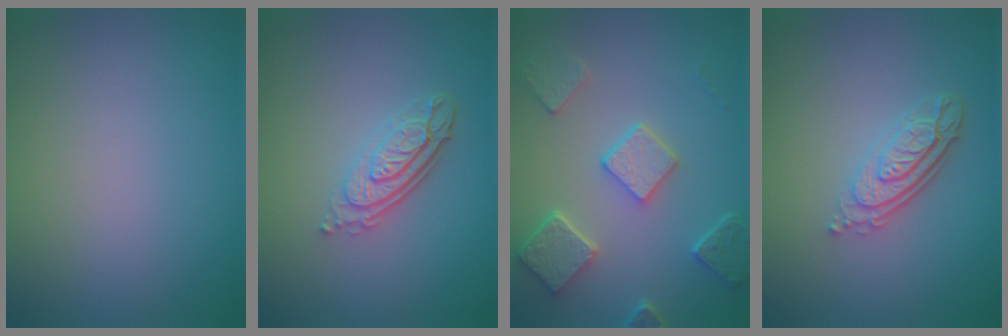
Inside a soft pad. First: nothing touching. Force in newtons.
{"total": 4.0, "press": 2.8, "slide": 2.8}
{"total": 4.8, "press": 3.9, "slide": 2.9}
{"total": 4.0, "press": 2.9, "slide": 2.8}